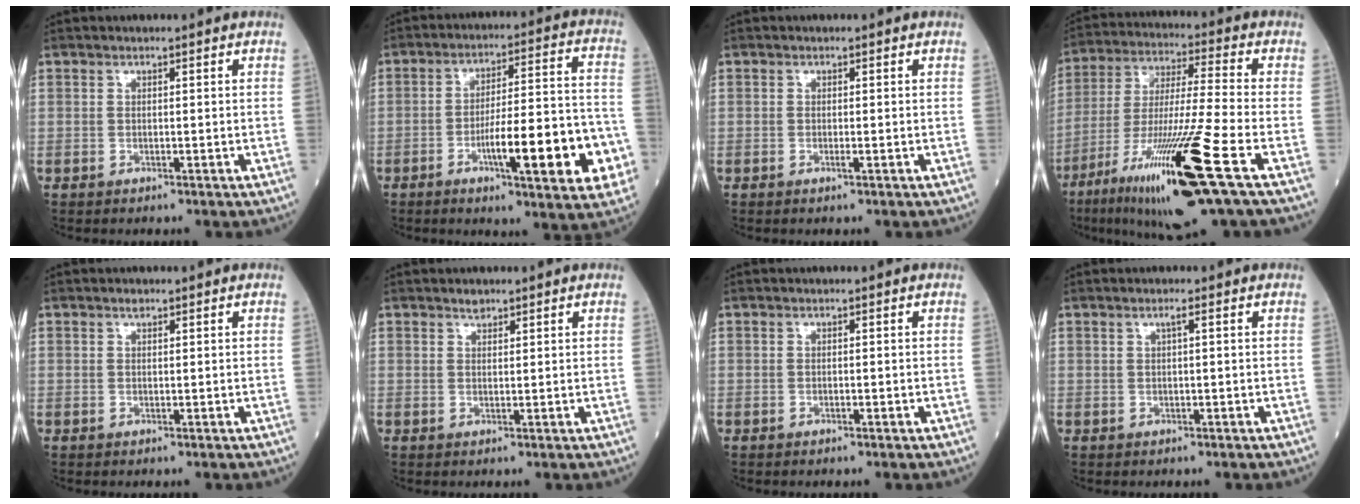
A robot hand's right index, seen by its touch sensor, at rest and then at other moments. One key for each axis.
{"total": 16.6, "fx": -5.7, "fy": 2.5, "fz": 15.4, "tx": -0.206, "ty": 0.011, "tz": -0.077}
{"total": 0.7, "fx": -0.3, "fy": -0.1, "fz": 0.7, "tx": -0.015, "ty": -0.001, "tz": -0.005}
{"total": 20.2, "fx": -9.8, "fy": -0.4, "fz": 17.6, "tx": -0.334, "ty": -0.048, "tz": -0.178}
{"total": 0.6, "fx": 0.5, "fy": 0.3, "fz": 0.2, "tx": -0.006, "ty": -0.001, "tz": 0.007}
{"total": 0.8, "fx": 0.7, "fy": 0.5, "fz": 0.2, "tx": -0.002, "ty": -0.004, "tz": 0.009}
{"total": 0.6, "fx": -0.2, "fy": 0.1, "fz": 0.5, "tx": -0.011, "ty": 0.000, "tz": -0.002}
{"total": 0.9, "fx": 0.3, "fy": -0.1, "fz": 0.8, "tx": -0.016, "ty": 0.002, "tz": 0.007}